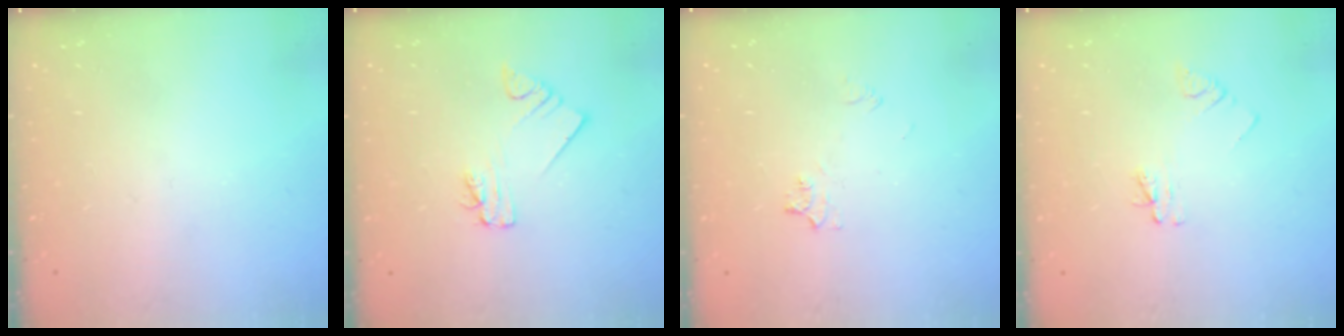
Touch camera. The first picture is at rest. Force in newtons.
{"total": 2.0, "press": 2.0, "slide": 0.1}
{"total": 4.3, "press": 4.2, "slide": 0.5}
{"total": 3.2, "press": 3.2, "slide": 0.4}